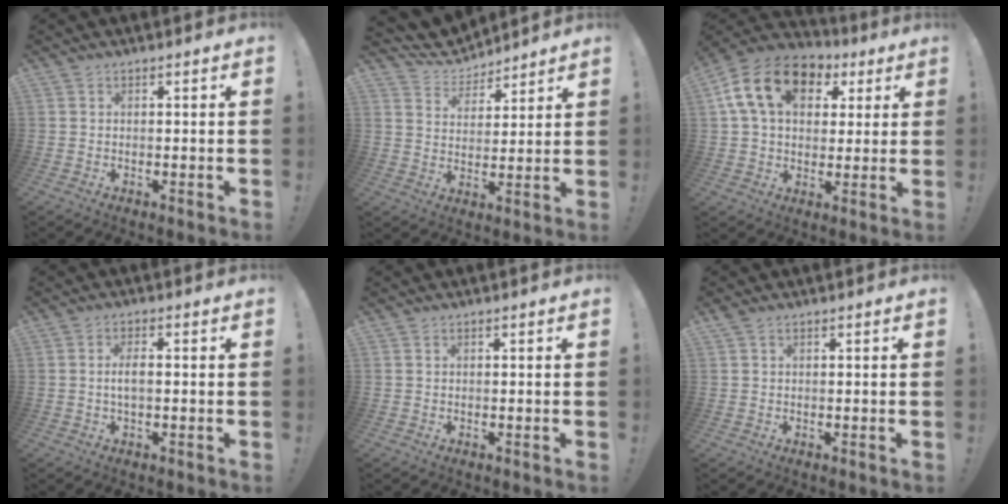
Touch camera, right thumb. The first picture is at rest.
{"total": 7.9, "force": [6.7, 4.1, 0.5], "torque": [-0.024, -0.058, 0.131]}
{"total": 17.1, "force": [6.0, 11.9, 10.8], "torque": [-0.177, -0.001, 0.113]}
{"total": 3.4, "force": [-0.3, 1.1, 3.3], "torque": [-0.070, 0.005, -0.008]}
{"total": 0.0}
{"total": 0.8, "force": [0.4, 0.5, 0.5], "torque": [-0.012, 0.003, 0.008]}